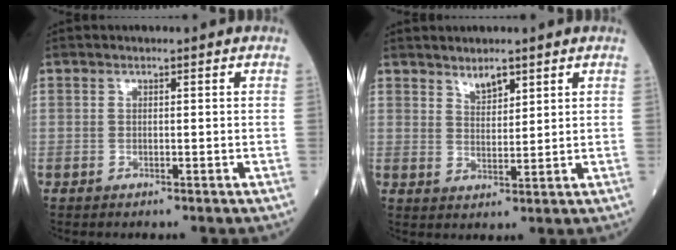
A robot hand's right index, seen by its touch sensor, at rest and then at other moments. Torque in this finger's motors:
{"motor_torque": [0.05, 0.09, 0.02, 0.02]}